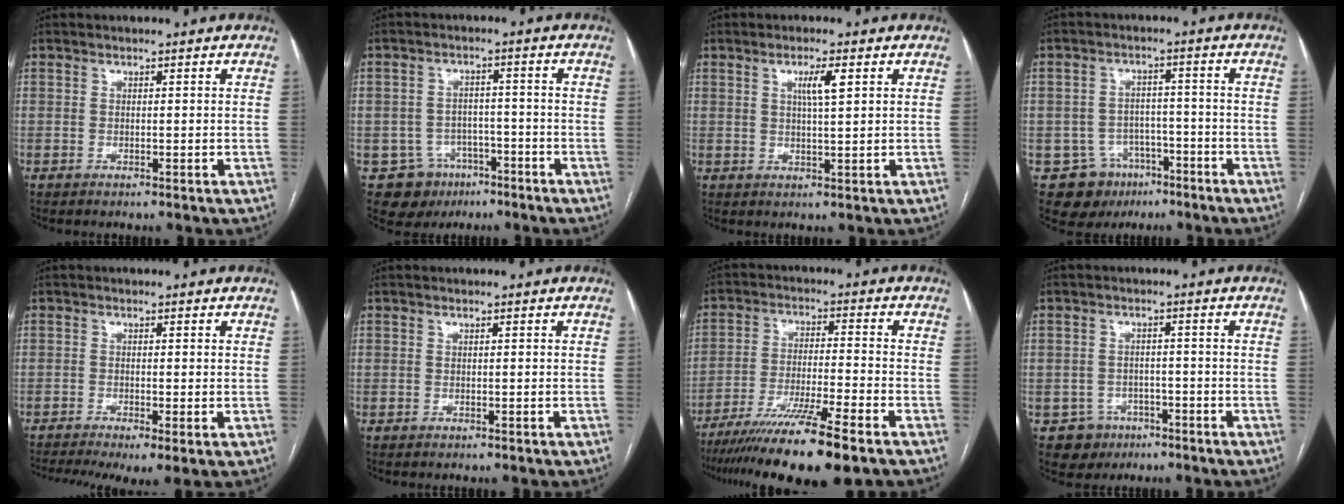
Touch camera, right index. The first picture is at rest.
{"total": 7.5, "force": [-4.1, 6.2, 0.8], "torque": [-0.012, 0.010, -0.052]}
{"total": 3.6, "force": [1.4, 0.2, 3.3], "torque": [-0.057, -0.001, 0.022]}
{"total": 8.8, "force": [-4.9, 7.2, 1.5], "torque": [-0.024, 0.015, -0.065]}
{"total": 8.6, "force": [-5.3, 2.2, 6.4], "torque": [-0.115, -0.011, -0.087]}
{"total": 0.0}
{"total": 15.1, "force": [-11.2, -0.6, 10.2], "torque": [-0.179, -0.044, -0.186]}
{"total": 4.7, "force": [-2.4, 4.0, 0.0], "torque": [0.003, 0.013, -0.032]}